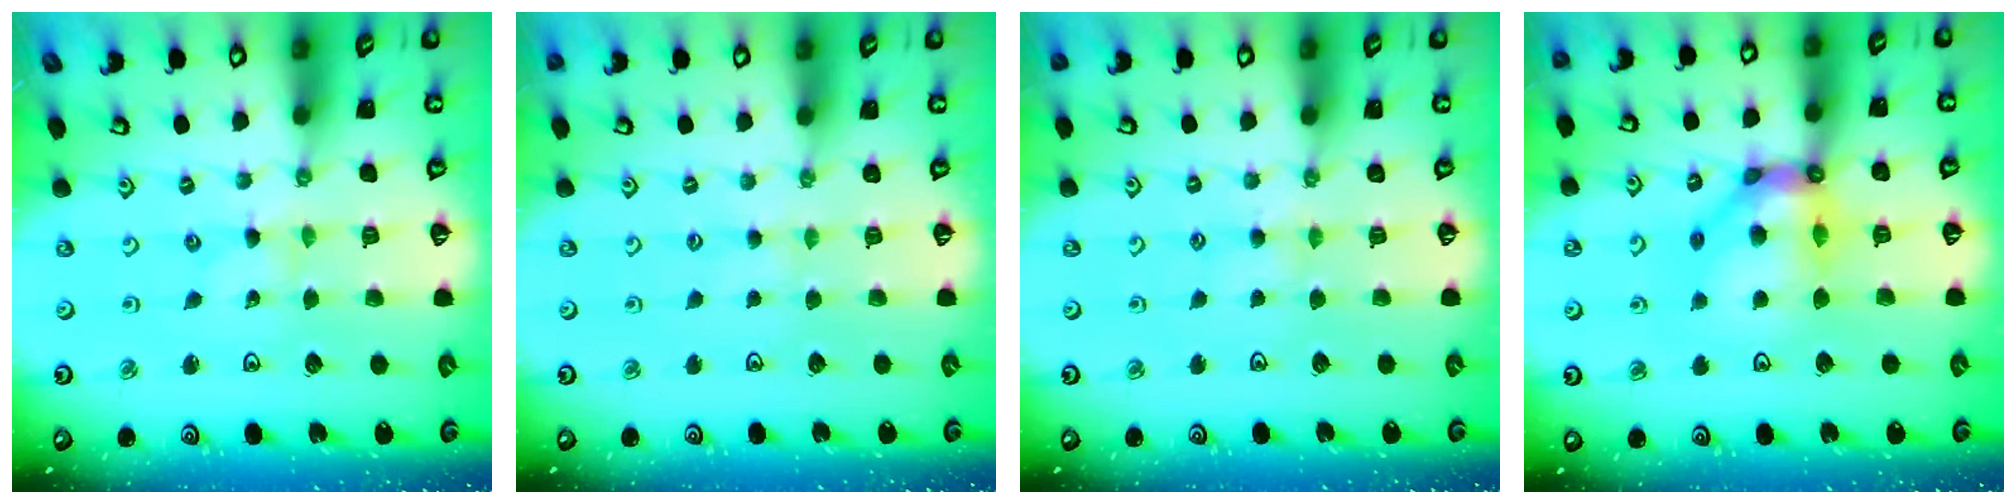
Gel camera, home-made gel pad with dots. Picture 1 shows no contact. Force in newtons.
{"total": 1.7, "press": 1.7, "slide": 0.3}
{"total": 2.6, "press": 2.6, "slide": 0.4}
{"total": 13.2, "press": 13.0, "slide": 2.0}